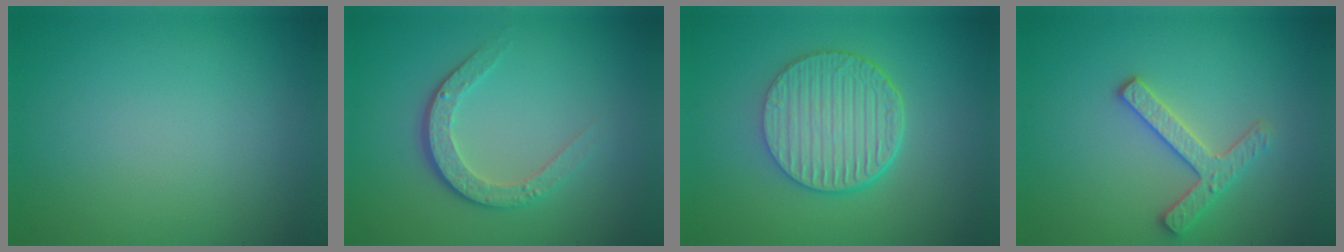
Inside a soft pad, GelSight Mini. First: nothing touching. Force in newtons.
{"total": 3.5, "press": 2.7, "slide": 2.3}
{"total": 6.5, "press": 4.7, "slide": 4.4}
{"total": 2.8, "press": 2.7, "slide": 0.9}